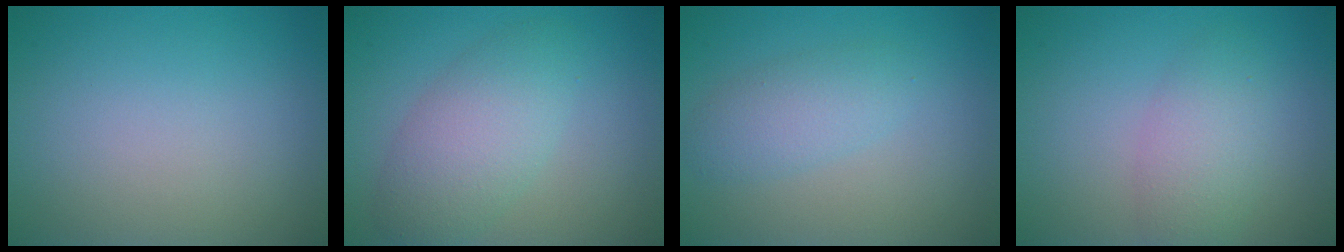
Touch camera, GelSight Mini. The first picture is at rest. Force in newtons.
{"total": 4.7, "press": 4.7, "slide": 0.1}
{"total": 2.7, "press": 2.7, "slide": 0.1}
{"total": 3.2, "press": 3.2, "slide": 0.2}